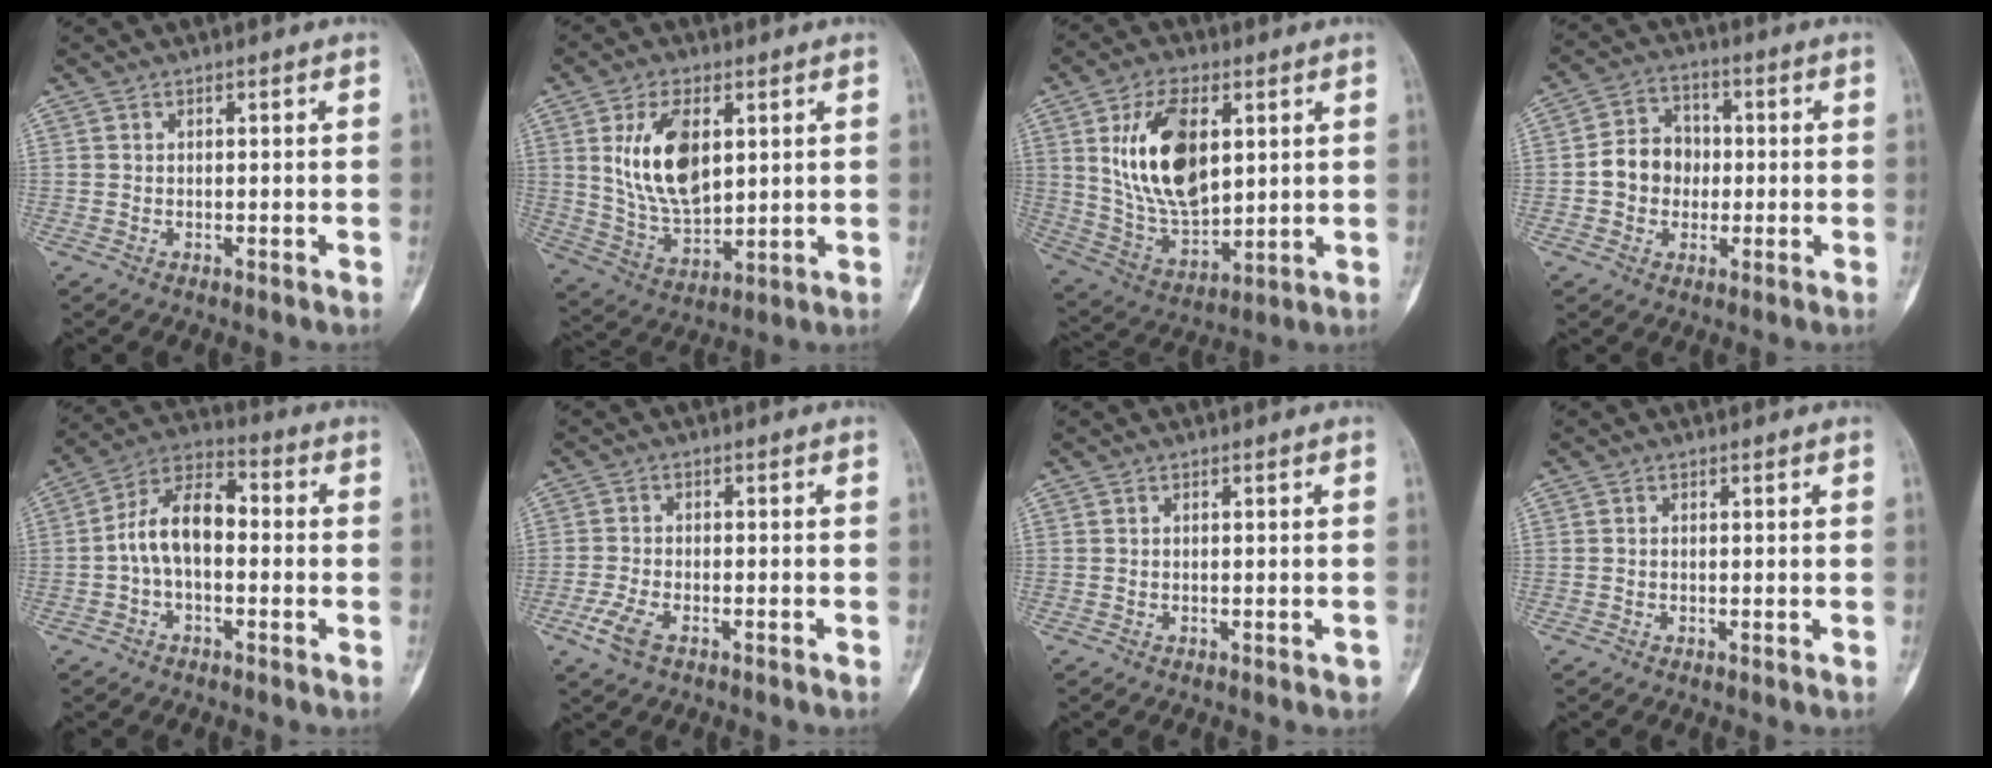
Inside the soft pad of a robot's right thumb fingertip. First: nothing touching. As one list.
[{"total": 14.0, "force": [3.7, 7.6, 11.1], "torque": [-0.193, -0.019, 0.082]}, {"total": 17.8, "force": [4.6, 9.8, 14.1], "torque": [-0.242, -0.018, 0.098]}, {"total": 8.6, "force": [-0.7, 7.4, 4.2], "torque": [-0.042, 0.025, -0.023]}, {"total": 10.7, "force": [-1.0, 6.2, 8.7], "torque": [-0.147, 0.041, -0.031]}, {"total": 4.7, "force": [-2.6, 2.0, 3.4], "torque": [-0.082, 0.008, -0.051]}, {"total": 1.0, "force": [-0.6, 0.4, 0.7], "torque": [-0.008, 0.005, -0.006]}, {"total": 0.0}]